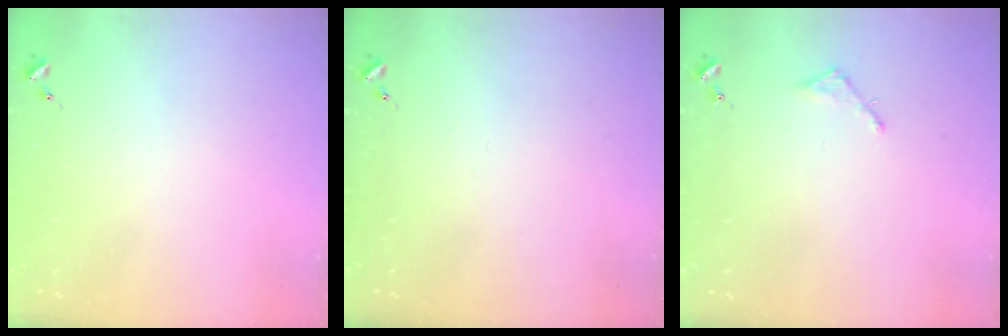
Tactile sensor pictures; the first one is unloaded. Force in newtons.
{"total": 0.0}
{"total": 2.5, "press": 2.5, "slide": 0.2}